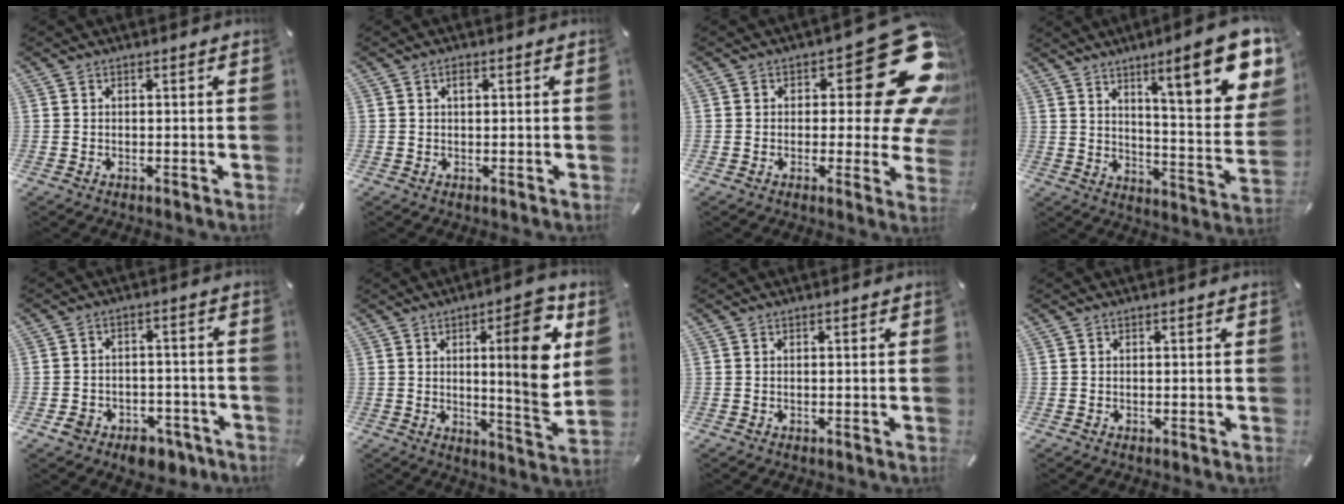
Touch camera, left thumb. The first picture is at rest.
{"total": 1.3, "force": [0.5, 0.6, 1.0], "torque": [-0.014, 0.000, 0.006]}
{"total": 25.6, "force": [9.3, 11.2, 21.0], "torque": [-0.251, -0.064, 0.164]}
{"total": 19.5, "force": [11.2, 4.9, 15.2], "torque": [-0.212, -0.078, 0.171]}
{"total": 6.4, "force": [-3.8, 4.6, 2.3], "torque": [-0.021, 0.029, -0.064]}
{"total": 16.6, "force": [4.4, 3.3, 15.6], "torque": [-0.206, -0.028, 0.054]}
{"total": 0.0}
{"total": 0.0}